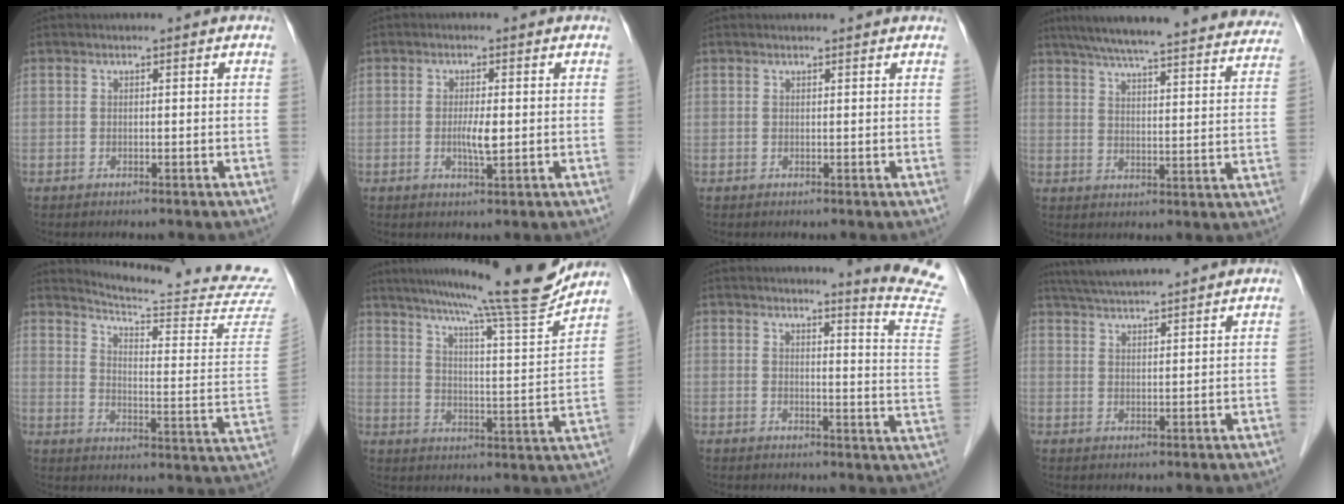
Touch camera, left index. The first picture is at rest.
{"total": 2.8, "force": [-0.1, 0.3, 2.7], "torque": [-0.054, -0.004, 0.000]}
{"total": 2.8, "force": [2.7, 0.2, 0.7], "torque": [-0.013, 0.014, 0.028]}
{"total": 31.9, "force": [28.6, 3.6, 13.6], "torque": [-0.214, -0.035, 0.348]}
{"total": 20.4, "force": [19.6, -2.1, 5.1], "torque": [-0.089, -0.134, 0.238]}
{"total": 18.1, "force": [16.0, -1.7, 8.3], "torque": [-0.135, -0.032, 0.223]}
{"total": 11.3, "force": [10.7, -2.2, 2.7], "torque": [-0.032, -0.111, 0.103]}
{"total": 10.5, "force": [9.6, -0.3, 4.2], "torque": [-0.079, 0.032, 0.144]}